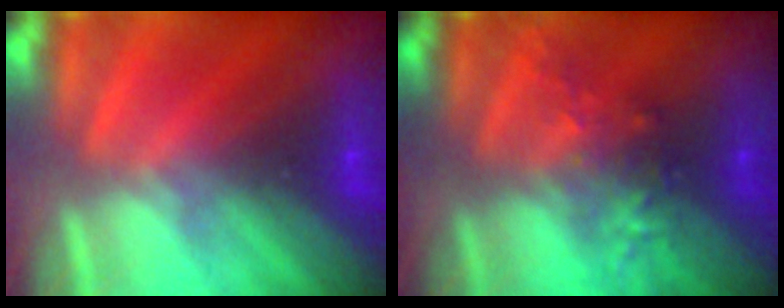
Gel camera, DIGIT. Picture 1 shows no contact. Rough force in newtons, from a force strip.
{"total": 2.5}